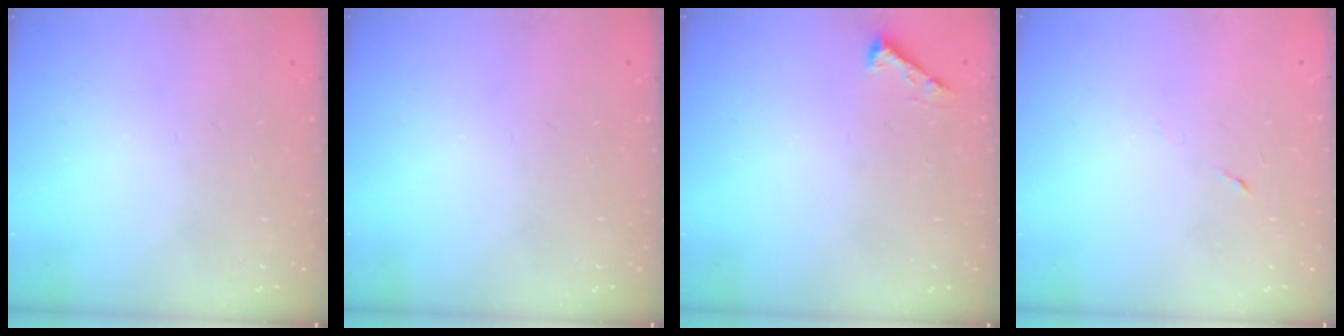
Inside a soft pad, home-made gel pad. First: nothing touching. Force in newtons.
{"total": 0.0}
{"total": 2.3, "press": 2.3, "slide": 0.3}
{"total": 2.9, "press": 2.7, "slide": 1.0}